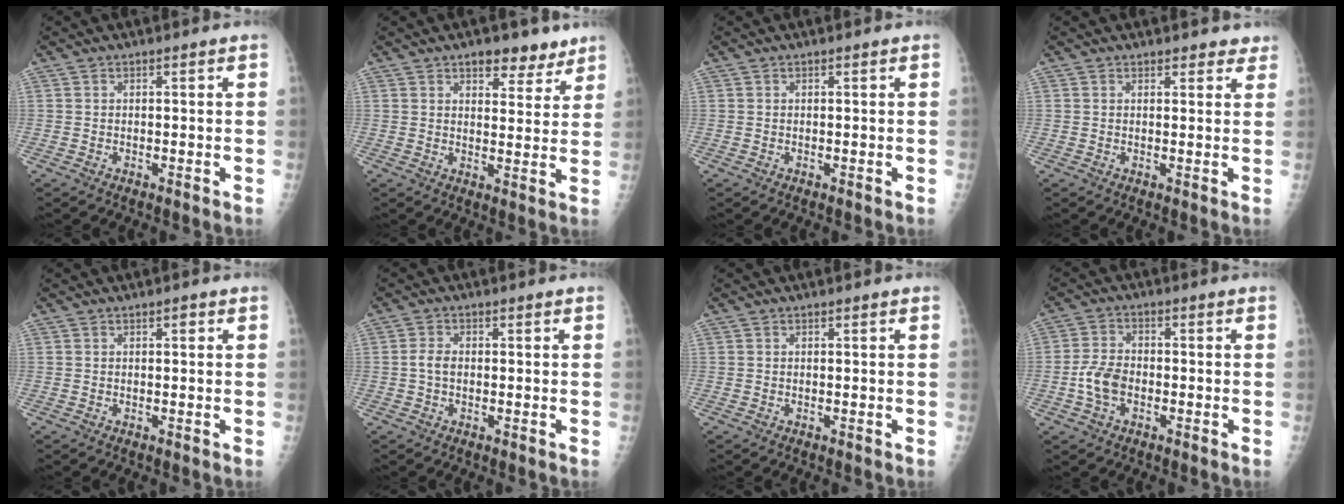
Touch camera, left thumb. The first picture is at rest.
{"total": 7.1, "force": [5.0, 3.7, 3.5], "torque": [-0.013, -0.025, 0.070]}
{"total": 0.0}
{"total": 3.0, "force": [2.6, 1.4, 0.5], "torque": [0.025, -0.010, 0.020]}
{"total": 0.7, "force": [0.3, 0.3, 0.6], "torque": [-0.007, 0.001, 0.002]}
{"total": 2.5, "force": [-0.2, 1.6, 1.8], "torque": [-0.034, 0.005, -0.006]}
{"total": 0.0}
{"total": 5.9, "force": [-1.8, 3.8, 4.2], "torque": [-0.081, 0.013, -0.038]}